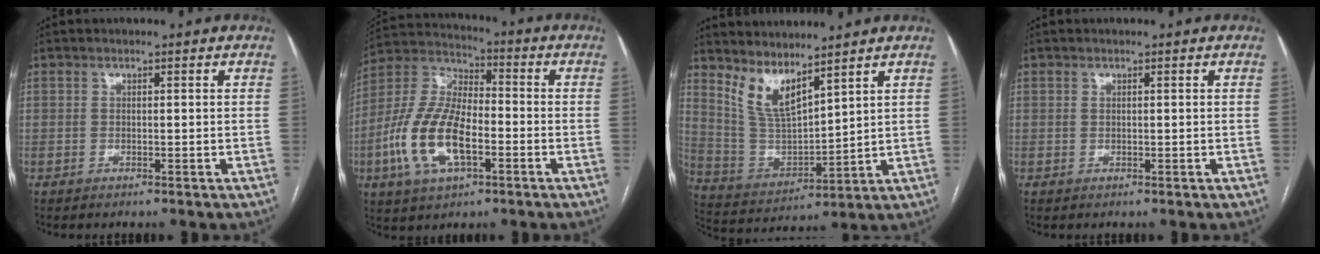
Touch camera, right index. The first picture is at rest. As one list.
[{"total": 15.1, "force": [-4.6, 6.6, 12.8], "torque": [-0.283, 0.010, -0.086]}, {"total": 8.5, "force": [6.6, 2.0, 5.1], "torque": [-0.113, -0.013, 0.150]}, {"total": 0.0}]